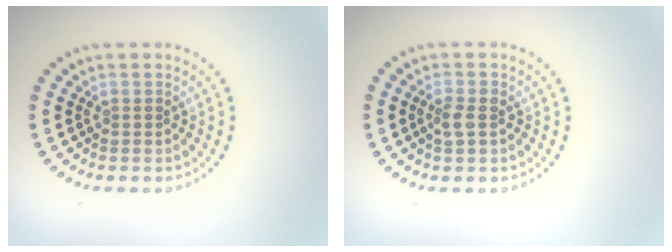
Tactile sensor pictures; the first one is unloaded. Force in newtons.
{"total": 1.5, "press": 1.5, "slide": 0.3}